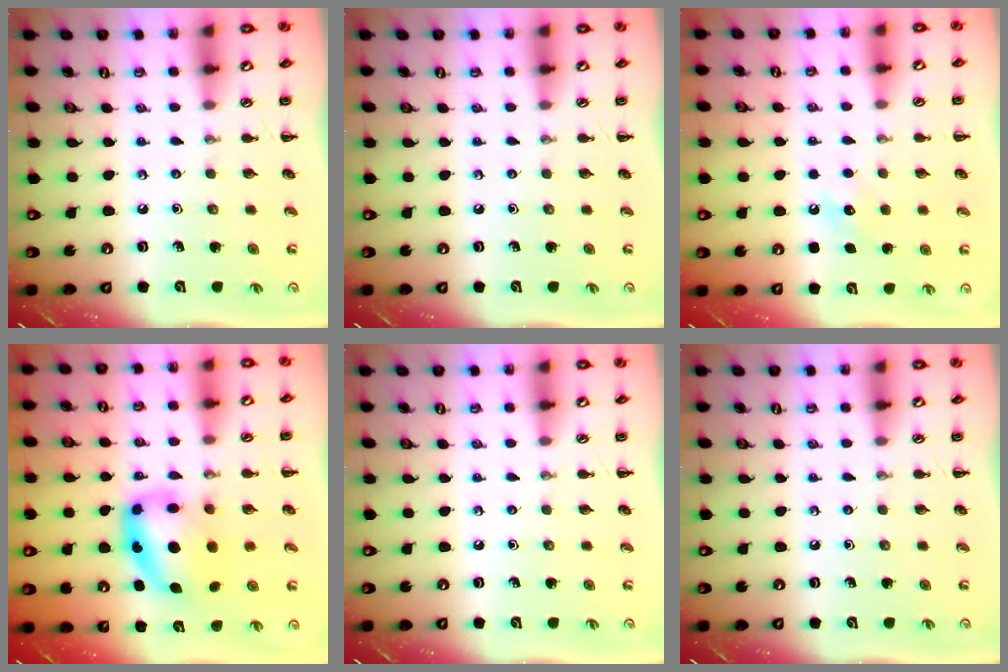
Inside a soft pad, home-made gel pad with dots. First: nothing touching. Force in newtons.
{"total": 0.0}
{"total": 5.2, "press": 5.0, "slide": 1.4}
{"total": 10.6, "press": 10.3, "slide": 2.8}
{"total": 0.0}
{"total": 0.0}